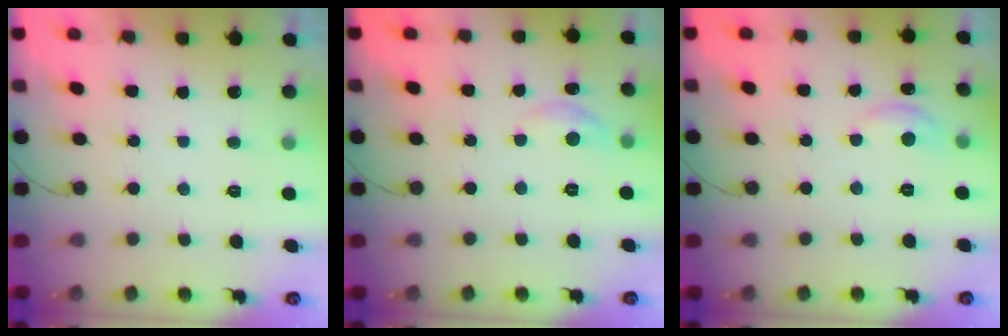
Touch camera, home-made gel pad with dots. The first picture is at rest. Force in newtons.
{"total": 3.9, "press": 3.9, "slide": 0.3}
{"total": 4.6, "press": 4.6, "slide": 0.5}